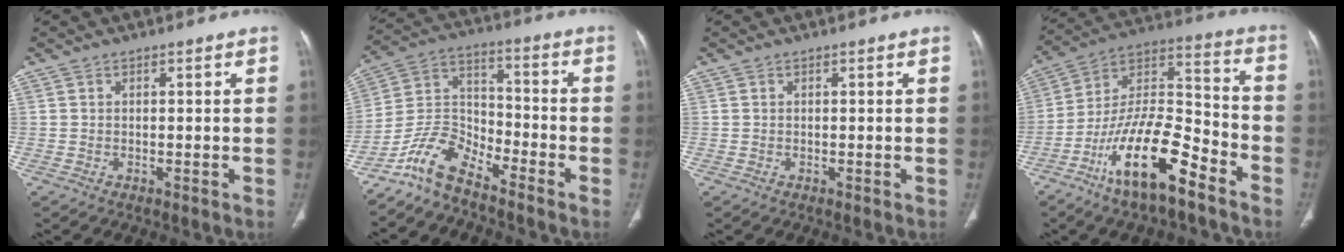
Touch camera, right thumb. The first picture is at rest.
{"total": 8.9, "force": [-7.8, 2.7, 3.5], "torque": [-0.067, 0.077, -0.159]}
{"total": 0.0}
{"total": 18.6, "force": [-11.1, 6.0, 13.7], "torque": [-0.242, 0.078, -0.201]}